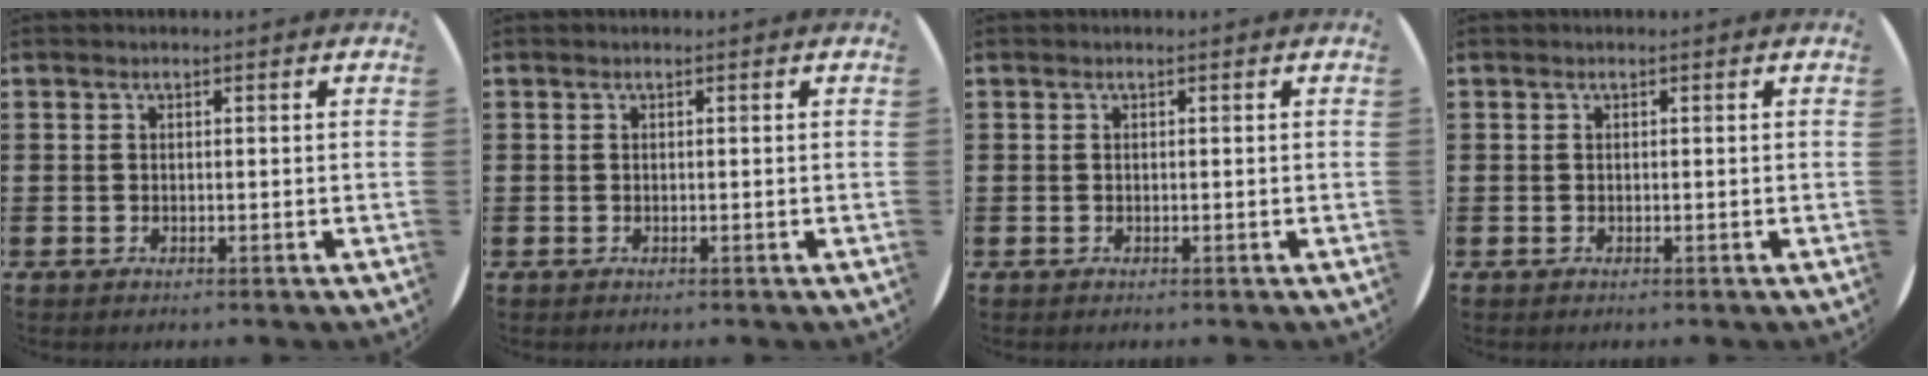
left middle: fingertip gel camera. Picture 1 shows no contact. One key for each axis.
{"total": 0.0}
{"total": 0.0}
{"total": 0.0}